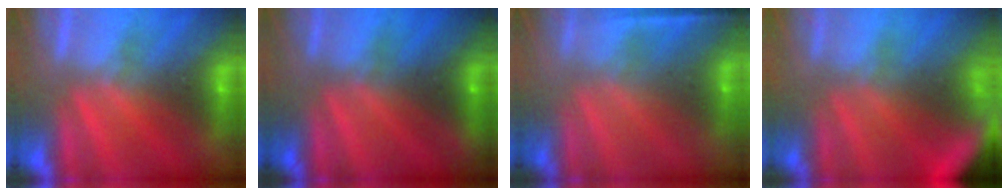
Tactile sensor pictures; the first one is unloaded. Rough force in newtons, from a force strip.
{"total": 1.7}
{"total": 1.6}
{"total": 8.0}